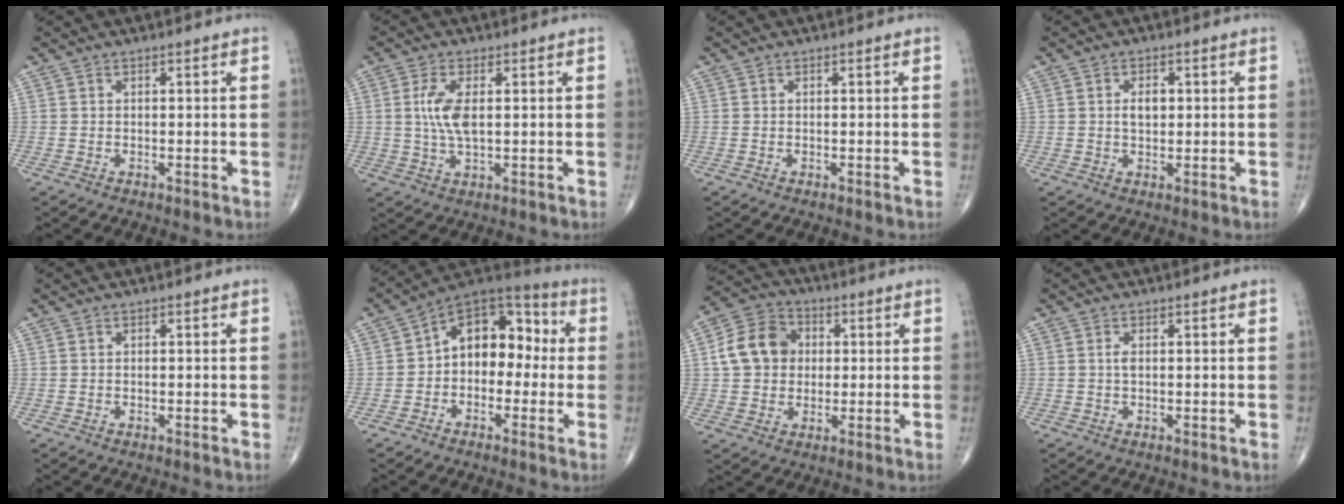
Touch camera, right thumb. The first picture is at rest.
{"total": 6.0, "force": [0.9, 2.4, 5.5], "torque": [-0.121, -0.003, 0.017]}
{"total": 0.0}
{"total": 3.2, "force": [0.4, 2.0, 2.5], "torque": [-0.032, 0.001, 0.005]}
{"total": 0.0}
{"total": 13.0, "force": [-0.1, 8.9, 9.4], "torque": [-0.092, 0.048, -0.022]}
{"total": 10.9, "force": [1.2, 9.0, 6.0], "torque": [-0.088, 0.015, 0.012]}
{"total": 0.9, "force": [0.1, 0.4, 0.8], "torque": [-0.015, 0.001, 0.001]}